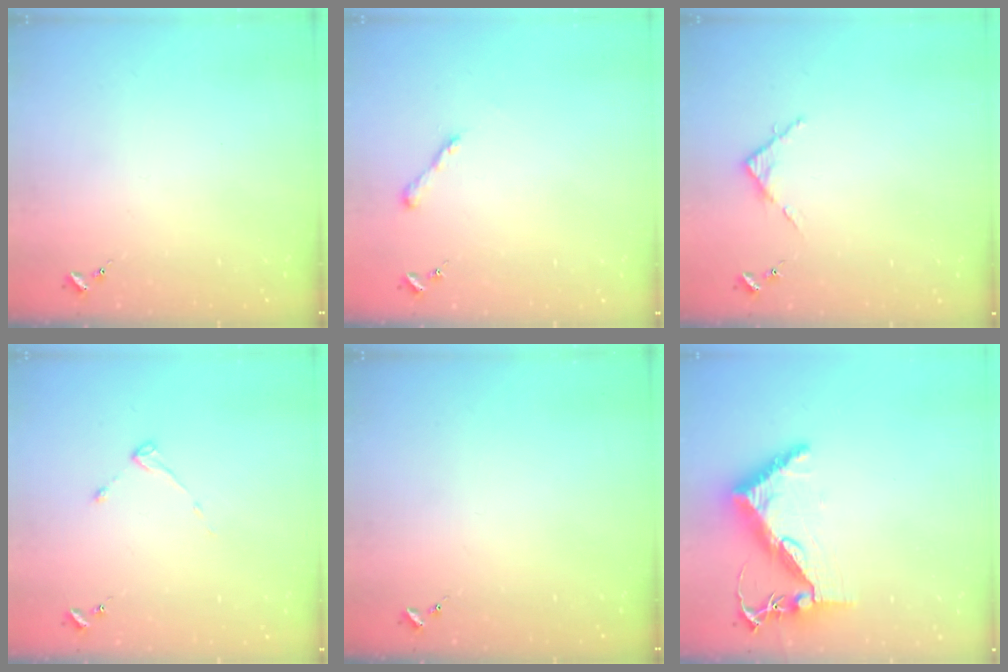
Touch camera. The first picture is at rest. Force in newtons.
{"total": 4.0, "press": 4.0, "slide": 0.4}
{"total": 3.6, "press": 3.6, "slide": 0.3}
{"total": 2.6, "press": 2.6, "slide": 0.4}
{"total": 0.0}
{"total": 9.1, "press": 9.1, "slide": 1.1}